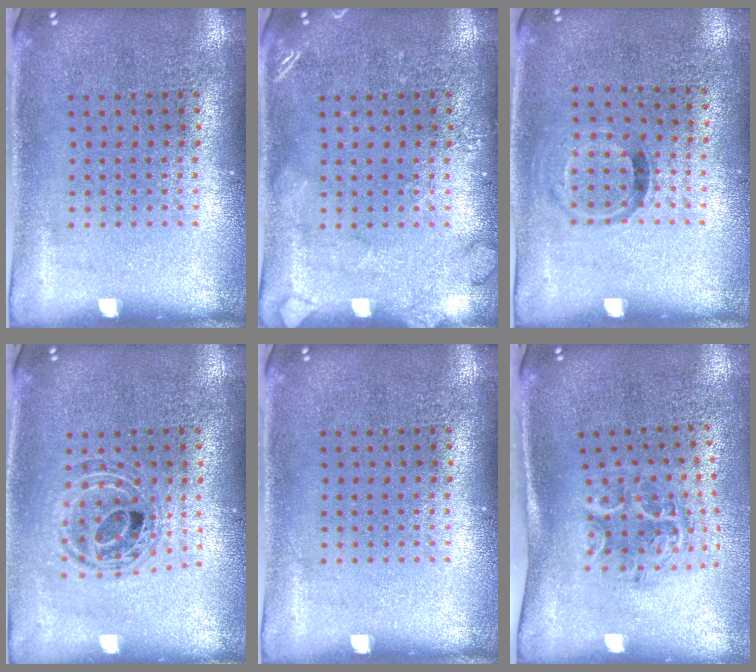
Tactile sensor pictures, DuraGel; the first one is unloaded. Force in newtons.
{"total": 1.8, "press": 1.8, "slide": 0.3}
{"total": 0.8, "press": 0.6, "slide": 0.6}
{"total": 0.5, "press": 0.5, "slide": 0.1}
{"total": 0.0}
{"total": 1.3, "press": 1.2, "slide": 0.4}